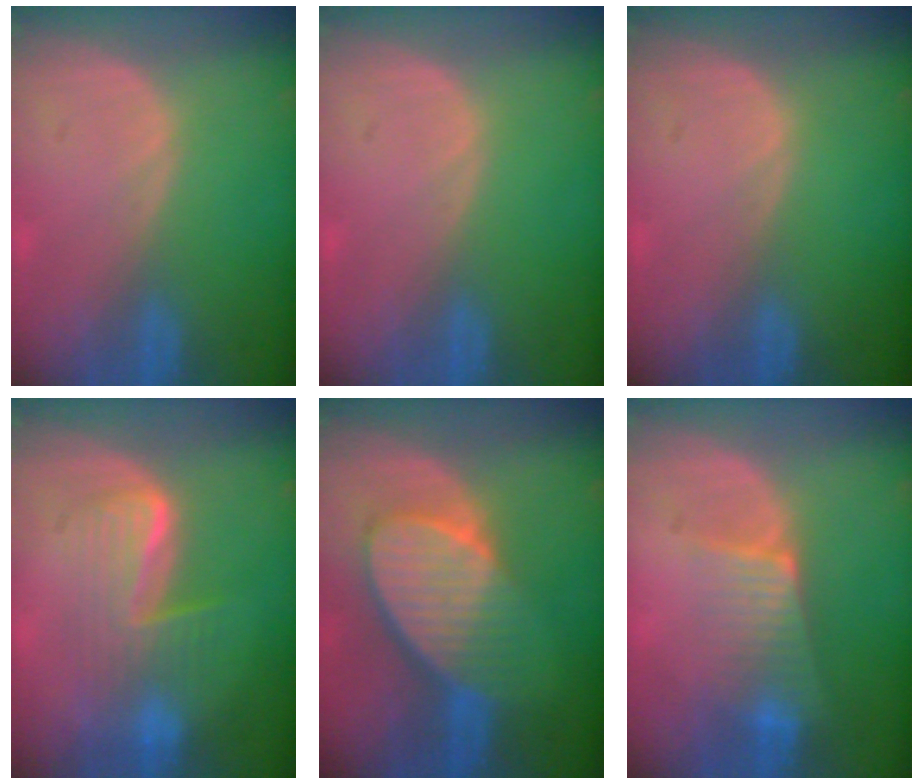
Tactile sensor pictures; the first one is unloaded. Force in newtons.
{"total": 0.0}
{"total": 0.0}
{"total": 6.6, "press": 6.5, "slide": 0.8}
{"total": 8.9, "press": 8.0, "slide": 3.8}
{"total": 6.4, "press": 5.7, "slide": 3.0}